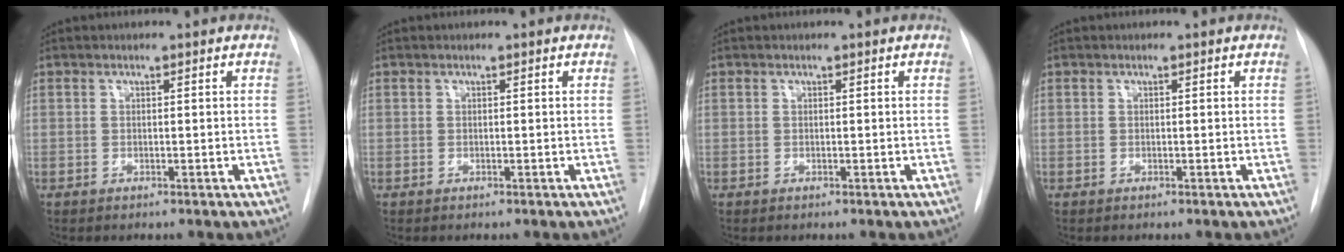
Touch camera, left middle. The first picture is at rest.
{"total": 0.0}
{"total": 0.0}
{"total": 0.0}